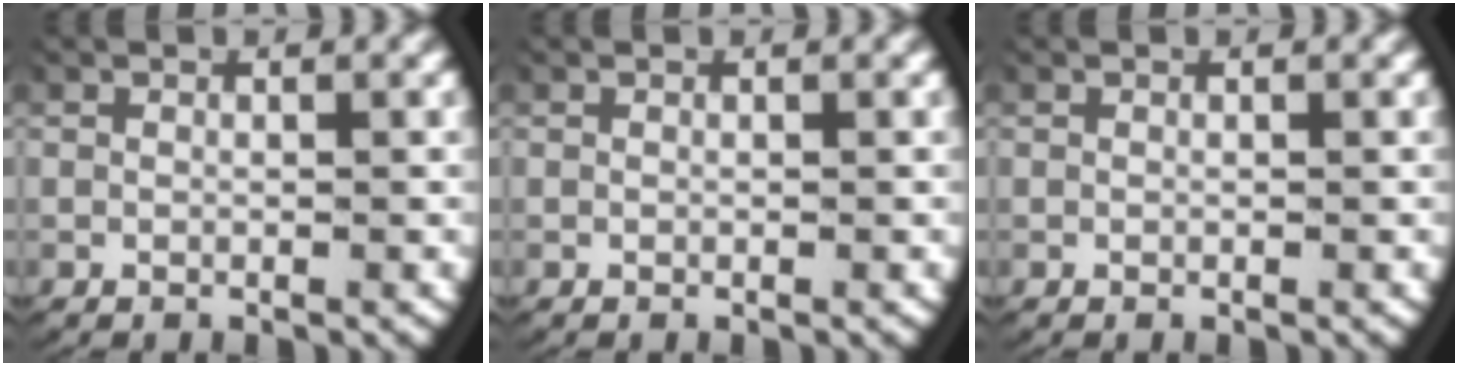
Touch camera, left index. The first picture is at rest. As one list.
[{"total": 0.0}, {"total": 0.0}]